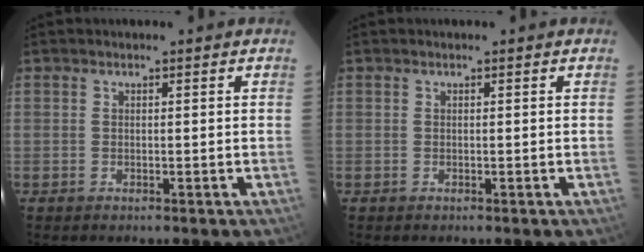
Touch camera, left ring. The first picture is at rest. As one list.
[{"total": 0.0}]